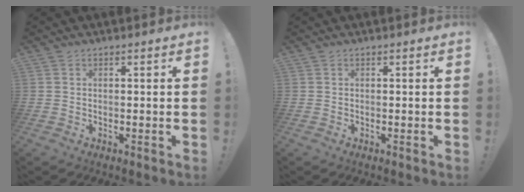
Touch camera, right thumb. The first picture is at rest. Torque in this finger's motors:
{"motor_torque": [-0.09, -0.09, 0.04, 0.04, 0.03]}